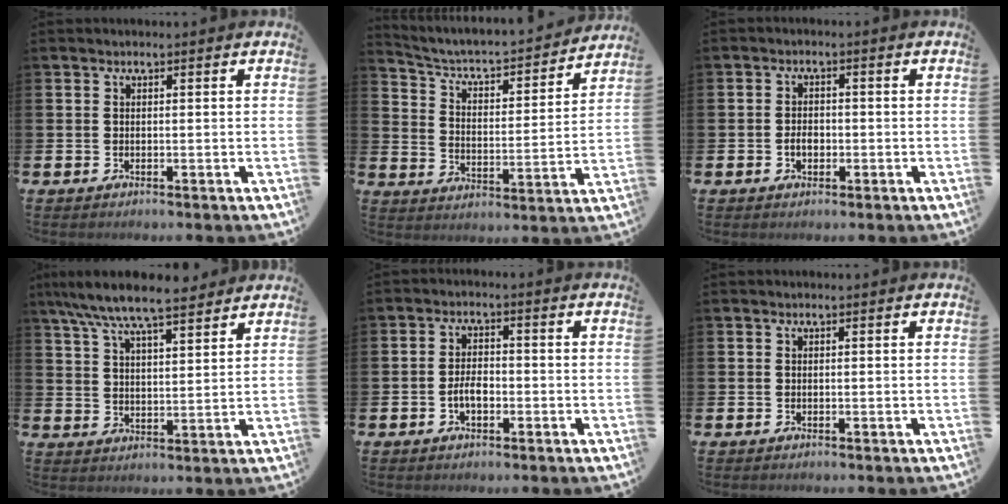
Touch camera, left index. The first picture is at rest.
{"total": 5.1, "force": [4.6, 1.3, 1.7], "torque": [-0.064, -0.040, 0.068]}
{"total": 2.3, "force": [-0.7, 1.6, 1.5], "torque": [-0.020, 0.001, -0.017]}
{"total": 8.1, "force": [7.5, 1.1, 2.8], "torque": [-0.078, -0.033, 0.135]}
{"total": 3.0, "force": [-1.0, 1.6, 2.3], "torque": [-0.034, 0.001, -0.021]}
{"total": 0.0}